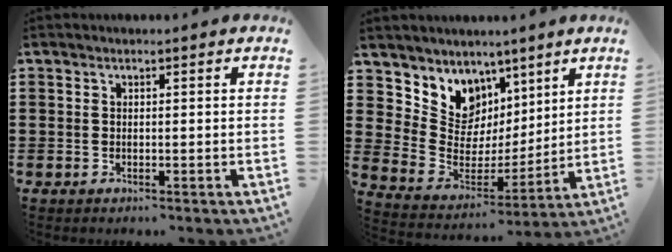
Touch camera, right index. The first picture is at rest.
{"total": 8.4, "force": [5.6, 6.3, 0.5], "torque": [-0.055, -0.069, 0.104]}